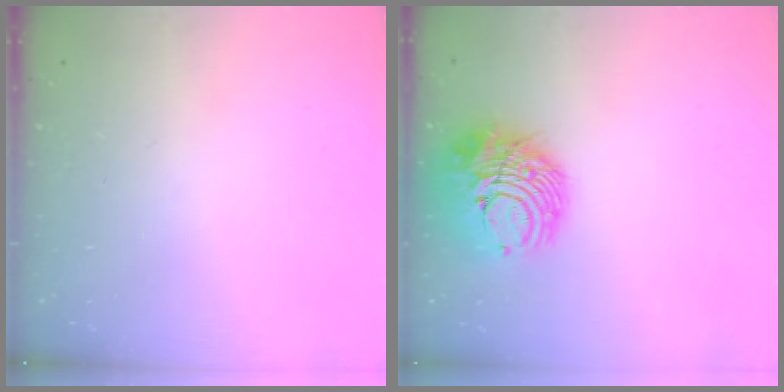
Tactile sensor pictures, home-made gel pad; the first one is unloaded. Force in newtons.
{"total": 13.4, "press": 13.3, "slide": 1.5}